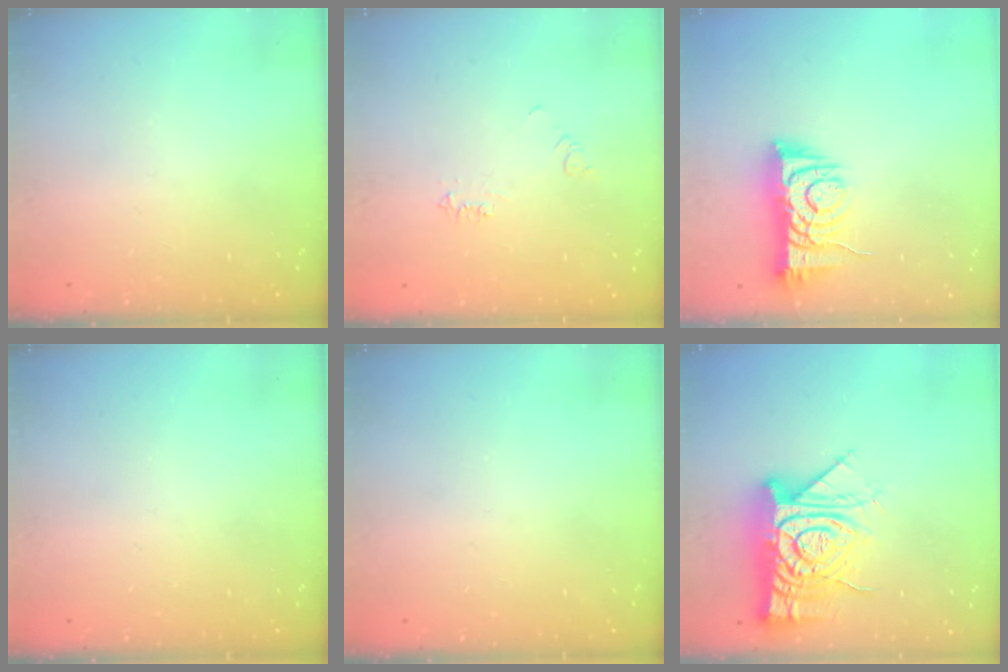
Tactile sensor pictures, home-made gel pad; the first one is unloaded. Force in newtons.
{"total": 4.5, "press": 4.5, "slide": 0.7}
{"total": 8.3, "press": 8.2, "slide": 1.3}
{"total": 0.0}
{"total": 0.0}
{"total": 18.4, "press": 18.3, "slide": 1.8}